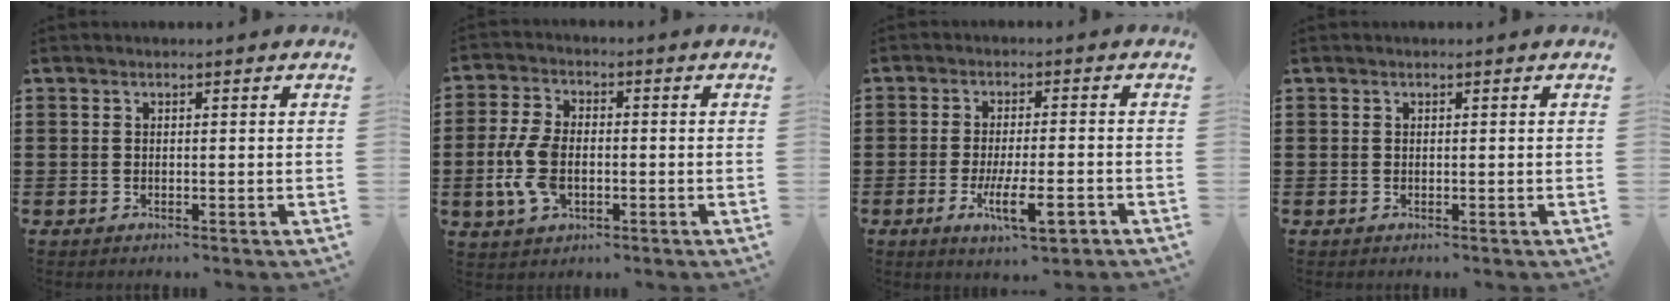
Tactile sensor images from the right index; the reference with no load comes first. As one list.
[{"total": 7.4, "force": [-1.5, 4.4, 5.8], "torque": [-0.143, -0.001, -0.034]}, {"total": 7.9, "force": [-3.4, 2.0, 6.9], "torque": [-0.129, -0.007, -0.059]}, {"total": 0.0}]